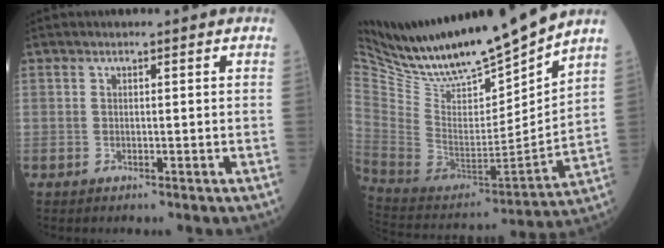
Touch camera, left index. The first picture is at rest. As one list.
[{"total": 18.6, "force": [17.1, 1.0, 7.4], "torque": [-0.148, -0.044, 0.307]}]